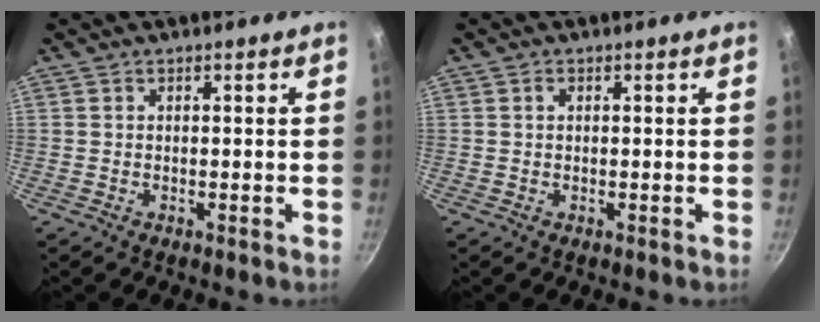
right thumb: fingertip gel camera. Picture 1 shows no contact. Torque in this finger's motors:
{"motor_torque": [-0.17, 0.37, 0.26, -0.10, 0.01]}